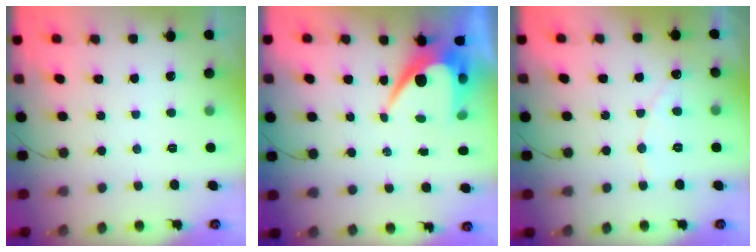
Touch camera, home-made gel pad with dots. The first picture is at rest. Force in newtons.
{"total": 9.4, "press": 9.4, "slide": 0.8}
{"total": 5.4, "press": 5.4, "slide": 0.3}